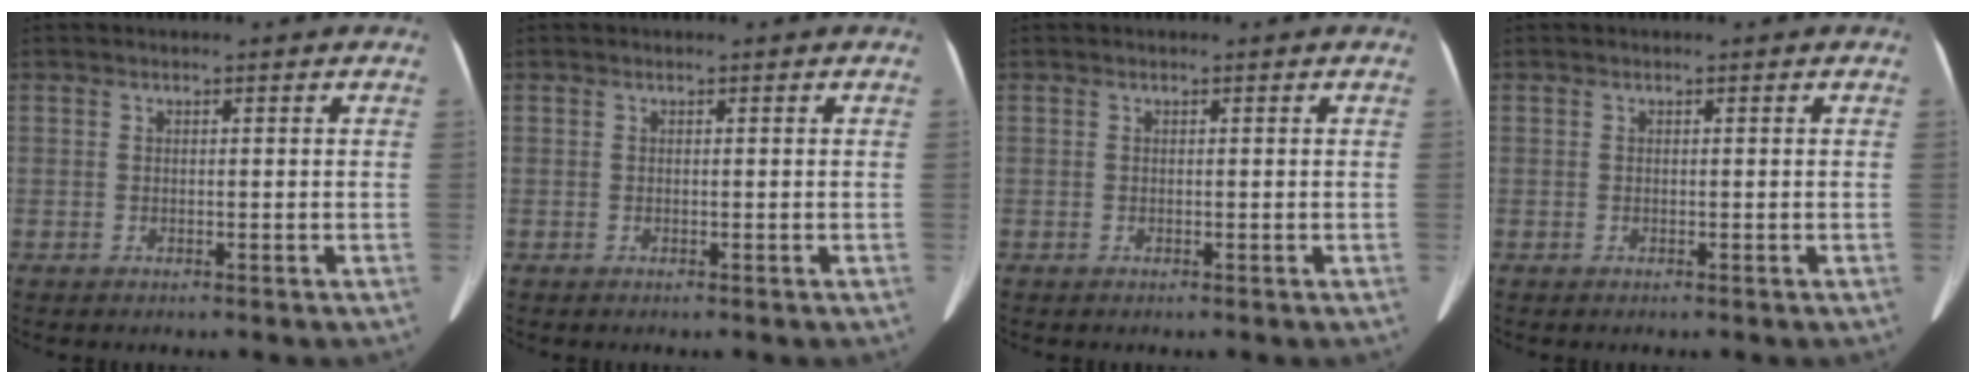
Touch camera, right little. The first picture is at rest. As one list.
[{"total": 0.0}, {"total": 0.0}, {"total": 0.0}]